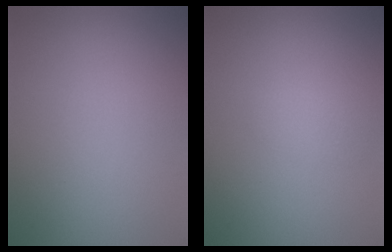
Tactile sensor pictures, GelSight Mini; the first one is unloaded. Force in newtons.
{"total": 1.0, "press": 1.0, "slide": 0.1}